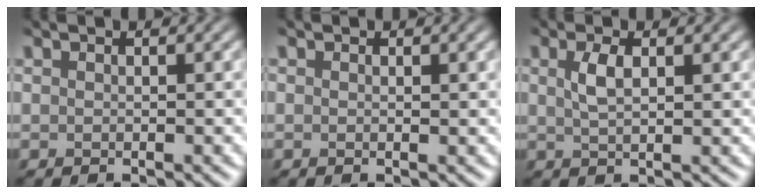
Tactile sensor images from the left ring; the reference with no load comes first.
{"total": 0.0}
{"total": 1.5, "force": [0.0, 0.5, 1.4], "torque": [-0.028, -0.003, -0.002]}